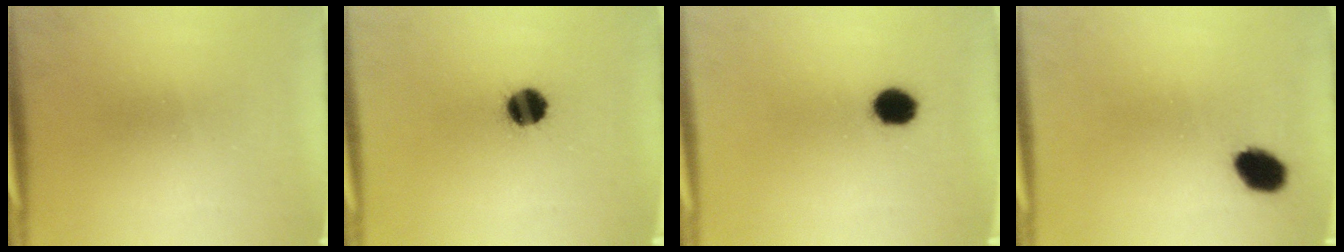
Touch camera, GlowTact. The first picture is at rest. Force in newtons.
{"total": 7.9}
{"total": 6.2}
{"total": 6.2}